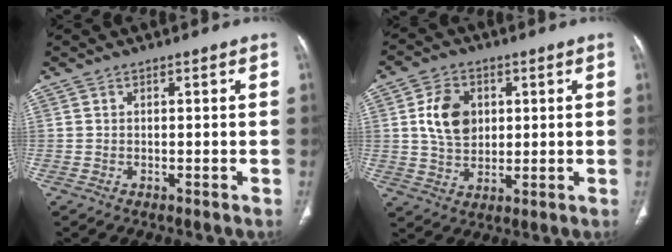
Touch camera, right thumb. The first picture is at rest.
{"total": 9.2, "force": [2.0, 6.7, 5.9], "torque": [-0.087, -0.008, 0.038]}